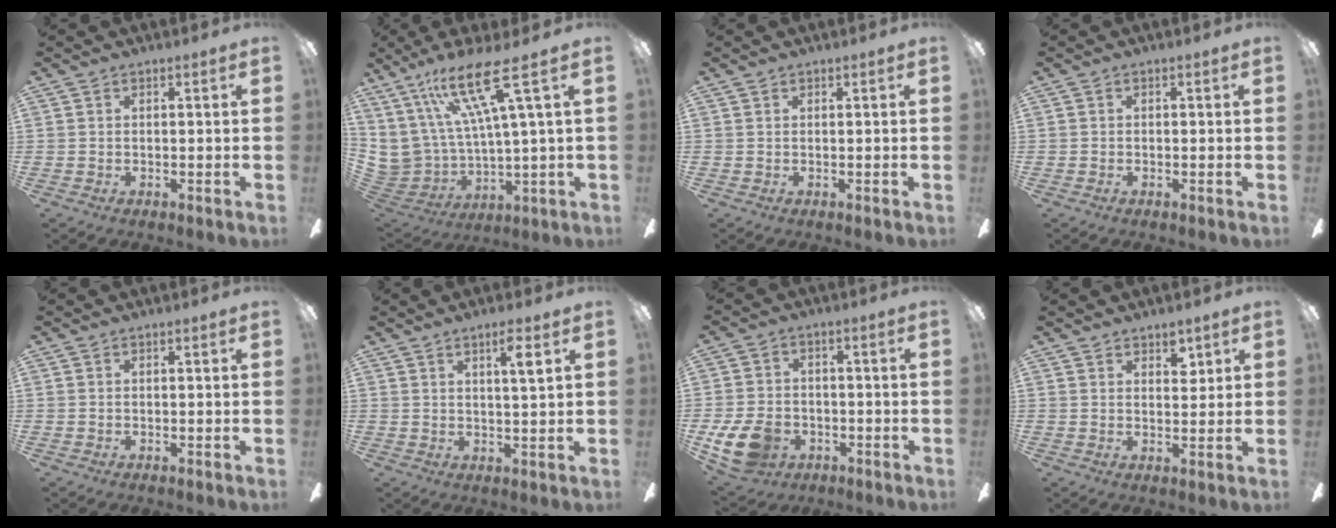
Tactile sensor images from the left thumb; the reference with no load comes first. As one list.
[{"total": 19.0, "force": [10.8, 5.7, 14.6], "torque": [-0.330, -0.055, 0.179]}, {"total": 0.0}, {"total": 0.6, "force": [-0.4, 0.3, 0.4], "torque": [-0.007, 0.002, -0.009]}, {"total": 0.0}, {"total": 4.3, "force": [2.4, 0.2, 3.5], "torque": [-0.058, -0.005, 0.034]}, {"total": 11.1, "force": [-4.6, 7.8, 6.5], "torque": [-0.146, 0.019, -0.086]}, {"total": 4.4, "force": [2.9, 2.3, 2.2], "torque": [-0.009, -0.015, 0.045]}]